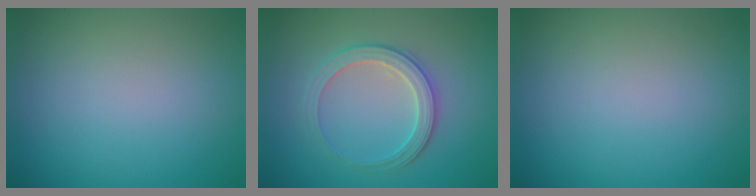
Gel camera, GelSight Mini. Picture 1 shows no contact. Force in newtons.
{"total": 2.9, "press": 2.9, "slide": 0.3}
{"total": 0.0}